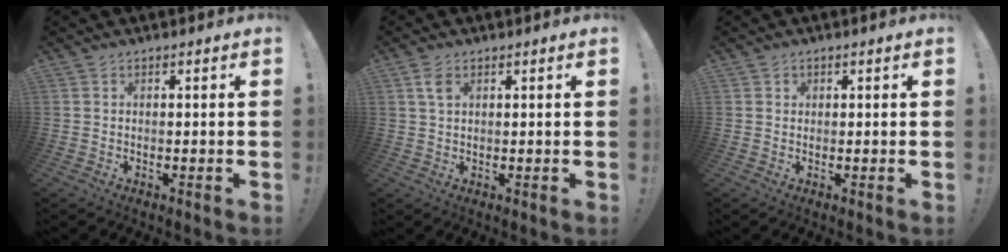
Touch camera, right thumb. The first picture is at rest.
{"total": 3.3, "force": [1.5, 1.7, 2.4], "torque": [-0.039, -0.002, 0.025]}
{"total": 1.0, "force": [0.5, 0.8, 0.1], "torque": [0.003, -0.001, 0.008]}